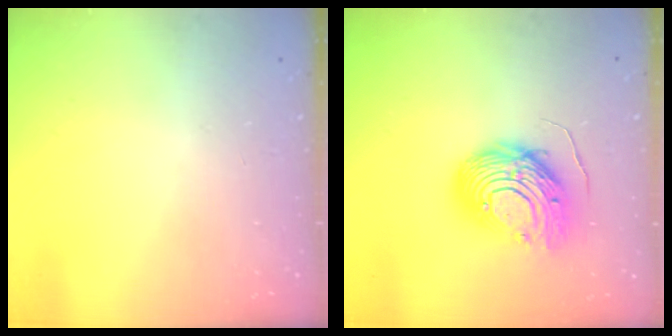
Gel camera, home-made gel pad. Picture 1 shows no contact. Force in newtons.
{"total": 16.1, "press": 16.0, "slide": 1.3}